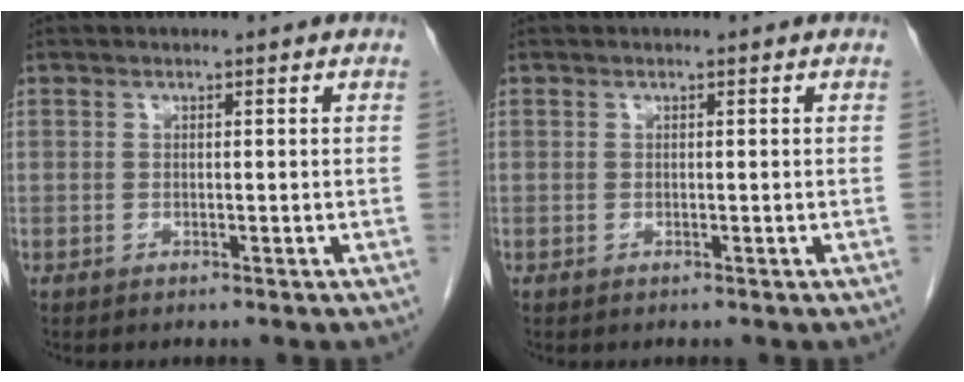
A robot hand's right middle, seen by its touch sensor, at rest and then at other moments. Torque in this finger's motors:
{"motor_torque": [-0.01, -0.01, 0.00, 0.00]}